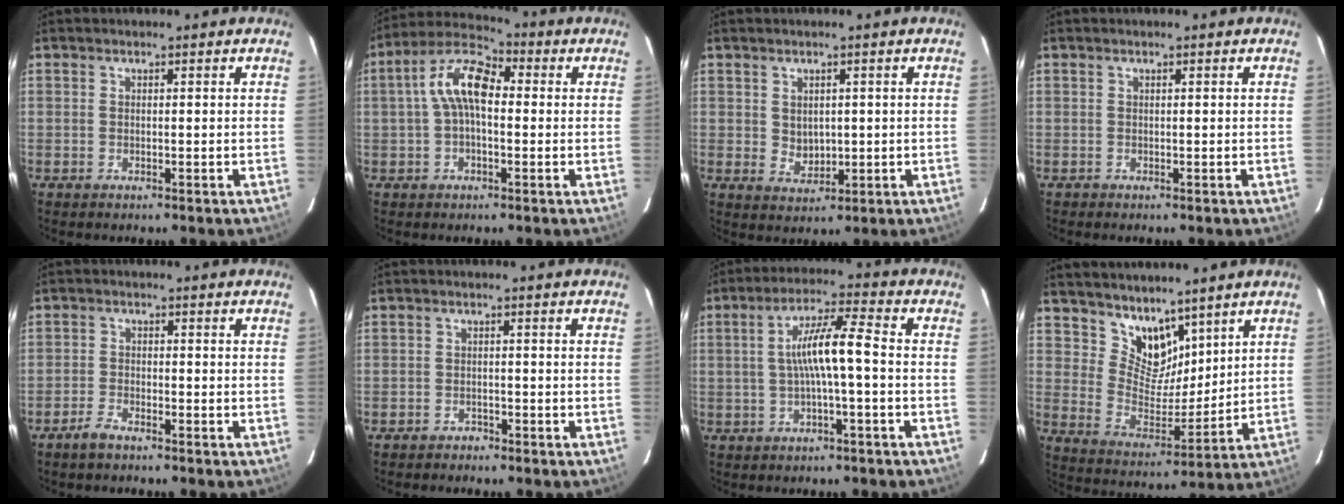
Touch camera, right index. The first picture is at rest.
{"total": 9.2, "force": [0.6, 4.4, 8.0], "torque": [-0.162, 0.031, 0.002]}
{"total": 3.5, "force": [0.6, 2.9, 1.8], "torque": [-0.027, -0.002, 0.021]}
{"total": 0.9, "force": [-0.6, 0.1, -0.6], "torque": [0.010, 0.003, -0.008]}
{"total": 2.9, "force": [-2.7, 0.6, 0.8], "torque": [-0.036, 0.000, -0.055]}
{"total": 2.2, "force": [-2.0, 0.7, -0.5], "torque": [0.001, 0.004, -0.035]}
{"total": 7.4, "force": [-1.0, 0.0, 7.4], "torque": [-0.139, 0.015, -0.015]}
{"total": 9.3, "force": [7.2, 4.9, 3.2], "torque": [-0.052, -0.003, 0.144]}